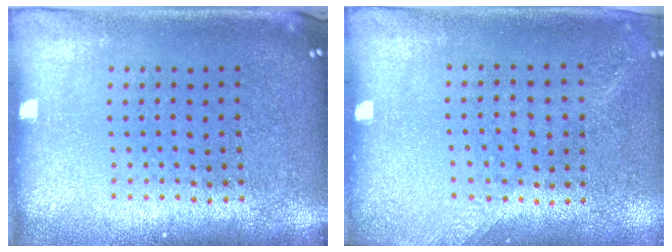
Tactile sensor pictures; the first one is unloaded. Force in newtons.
{"total": 1.3, "press": 1.1, "slide": 0.8}